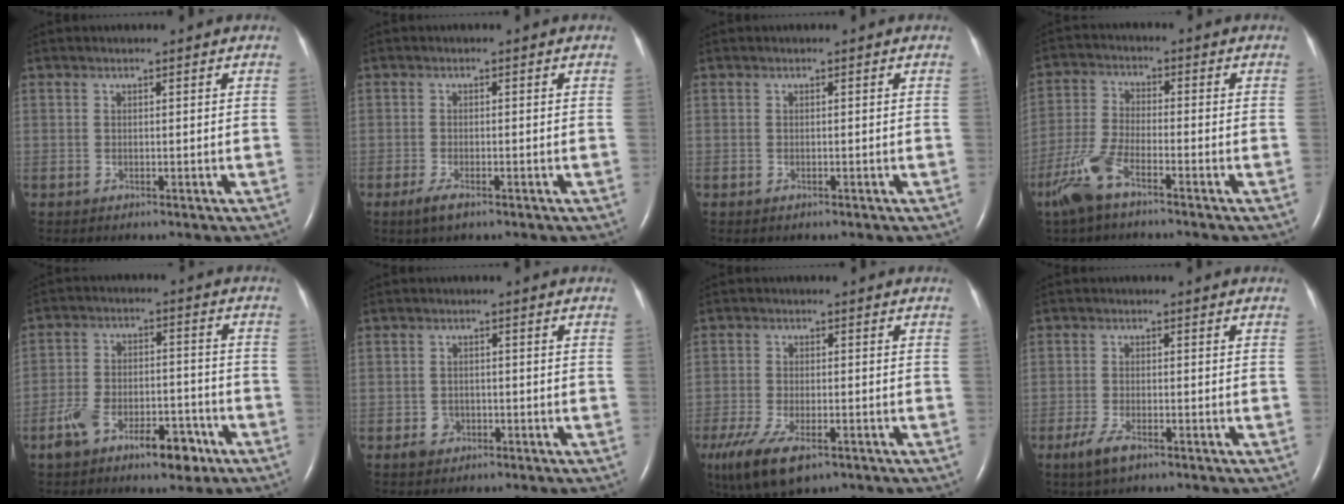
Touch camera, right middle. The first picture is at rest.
{"total": 2.4, "force": [-1.5, 0.6, 1.8], "torque": [-0.043, -0.004, -0.029]}
{"total": 0.0}
{"total": 7.5, "force": [-5.0, 1.7, 5.4], "torque": [-0.134, -0.012, -0.106]}
{"total": 10.3, "force": [-6.0, 4.5, 7.1], "torque": [-0.133, 0.019, -0.093]}
{"total": 2.2, "force": [-1.1, 1.8, 0.7], "torque": [-0.010, 0.005, -0.014]}
{"total": 12.1, "force": [-7.2, 5.1, 8.3], "torque": [-0.184, -0.027, -0.118]}
{"total": 3.8, "force": [-2.3, 1.1, 2.8], "torque": [-0.066, -0.005, -0.044]}